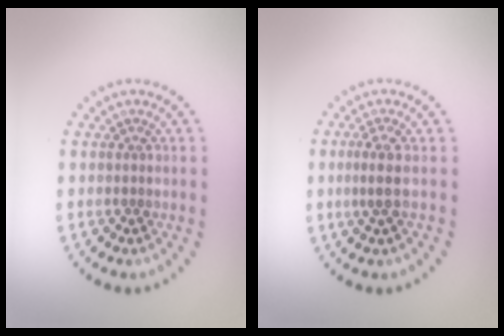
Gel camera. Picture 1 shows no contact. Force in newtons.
{"total": 2.0, "press": 1.4, "slide": 1.4}